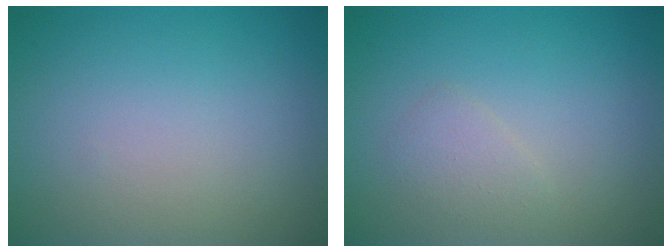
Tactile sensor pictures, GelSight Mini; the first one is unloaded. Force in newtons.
{"total": 1.3, "press": 1.3, "slide": 0.0}